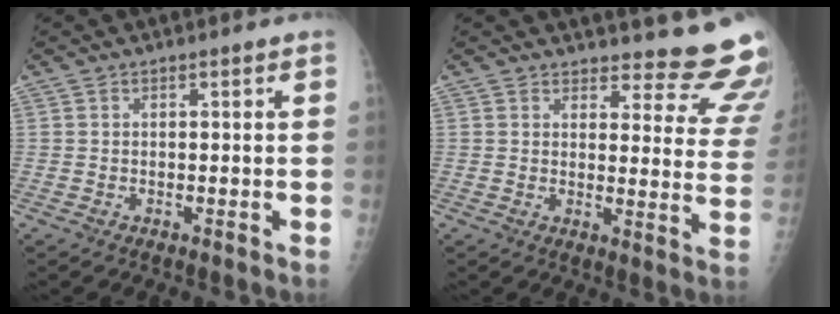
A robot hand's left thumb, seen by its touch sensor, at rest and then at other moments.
{"total": 15.3, "force": [14.8, 3.2, 1.9], "torque": [0.029, -0.152, 0.143]}